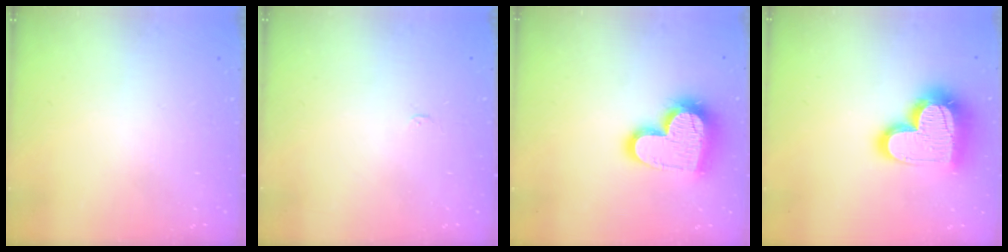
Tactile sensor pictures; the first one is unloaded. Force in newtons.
{"total": 2.4, "press": 2.4, "slide": 0.3}
{"total": 18.4, "press": 18.4, "slide": 1.4}
{"total": 21.1, "press": 21.1, "slide": 1.5}